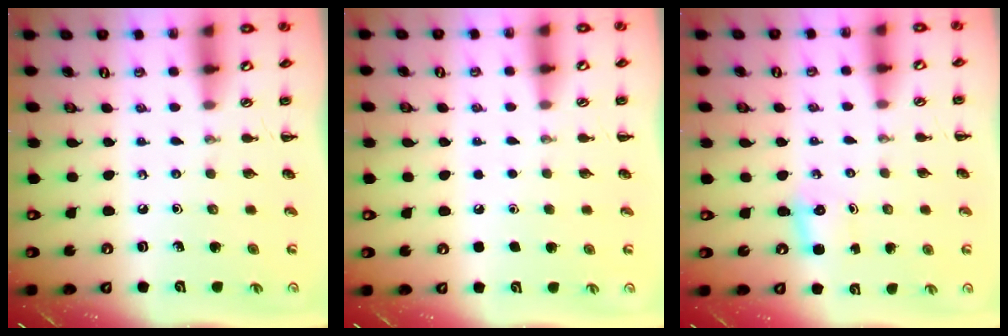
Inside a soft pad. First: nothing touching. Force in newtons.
{"total": 1.6, "press": 1.6, "slide": 0.1}
{"total": 2.5, "press": 2.4, "slide": 0.8}